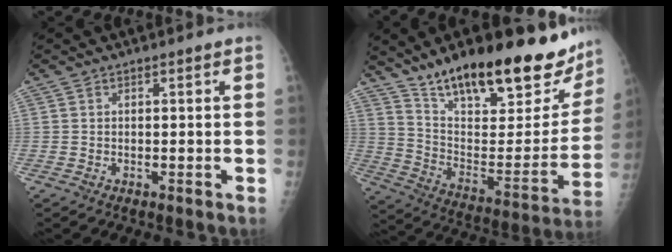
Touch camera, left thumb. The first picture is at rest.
{"total": 29.7, "force": [21.8, 9.8, 17.6], "torque": [-0.232, -0.085, 0.331]}